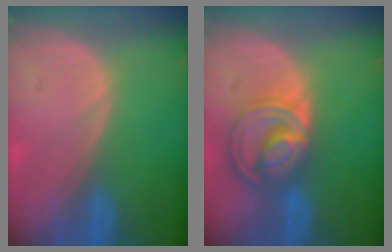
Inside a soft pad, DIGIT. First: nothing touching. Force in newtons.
{"total": 8.6, "press": 7.3, "slide": 4.6}